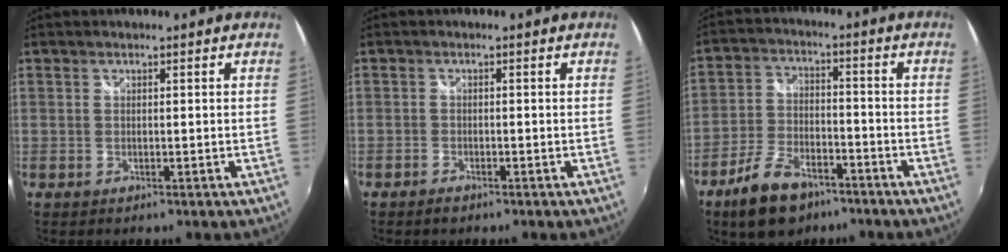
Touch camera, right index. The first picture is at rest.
{"total": 1.6, "force": [-1.3, 0.7, 0.6], "torque": [-0.017, -0.001, -0.028]}
{"total": 11.0, "force": [-7.4, 5.5, 5.9], "torque": [-0.137, -0.001, -0.134]}